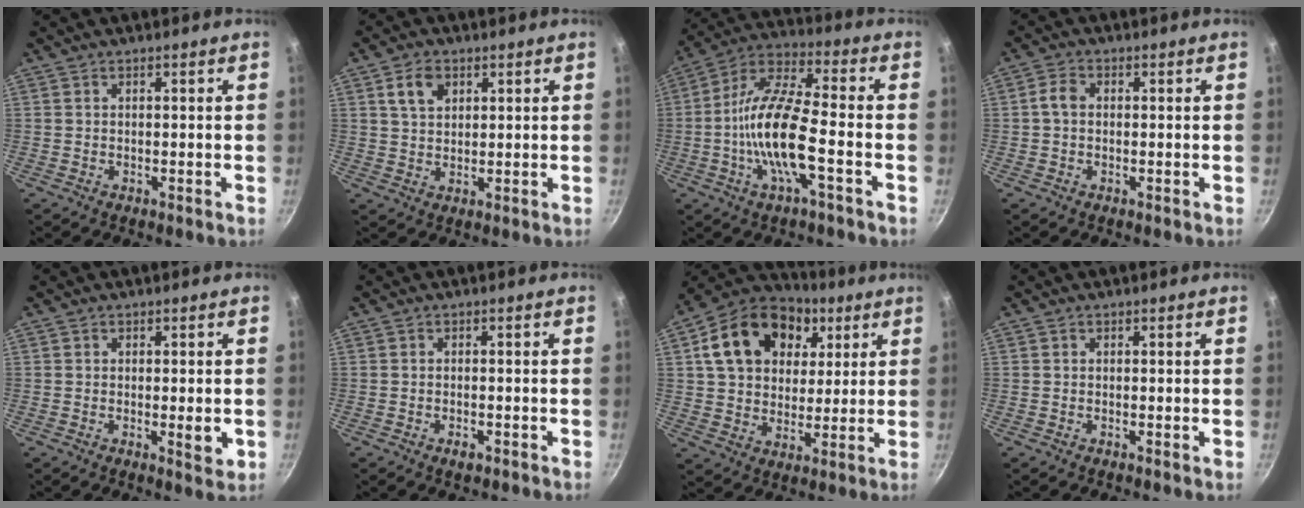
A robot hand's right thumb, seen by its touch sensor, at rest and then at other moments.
{"total": 5.2, "force": [2.2, 3.5, 3.1], "torque": [-0.046, -0.002, 0.040]}
{"total": 14.9, "force": [-3.8, 4.4, 13.7], "torque": [-0.263, 0.037, -0.087]}
{"total": 2.7, "force": [0.0, 2.0, 1.9], "torque": [-0.038, 0.012, -0.006]}
{"total": 3.3, "force": [-0.4, 1.2, 3.1], "torque": [-0.045, -0.009, -0.005]}
{"total": 1.7, "force": [-0.9, 0.8, 1.2], "torque": [-0.023, 0.004, -0.014]}
{"total": 20.3, "force": [7.0, 14.9, 11.9], "torque": [-0.188, 0.010, 0.110]}
{"total": 0.0}